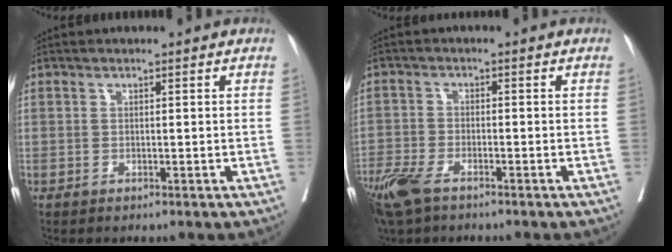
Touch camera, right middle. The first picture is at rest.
{"total": 8.0, "force": [-5.8, 2.8, 4.9], "torque": [-0.100, -0.016, -0.108]}